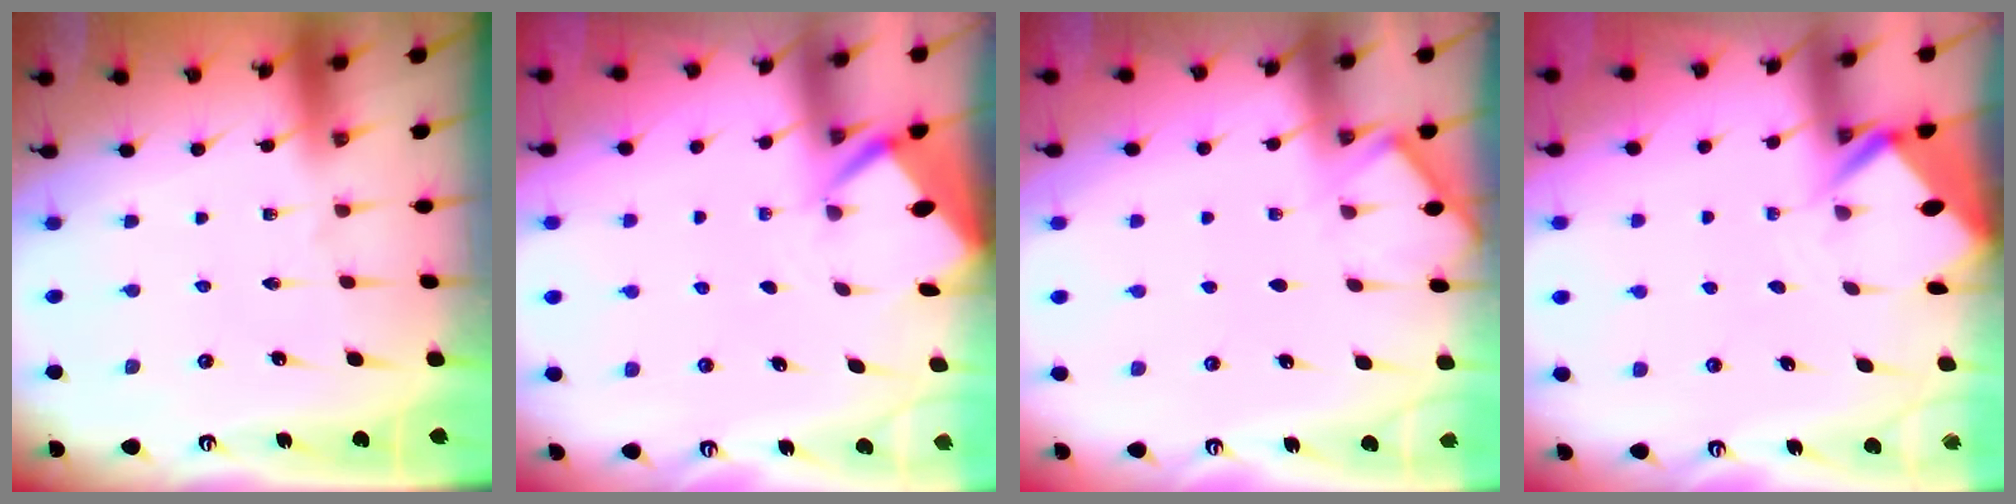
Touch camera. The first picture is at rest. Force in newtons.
{"total": 2.6, "press": 2.5, "slide": 0.3}
{"total": 4.4, "press": 4.3, "slide": 0.5}
{"total": 3.7, "press": 3.7, "slide": 0.3}